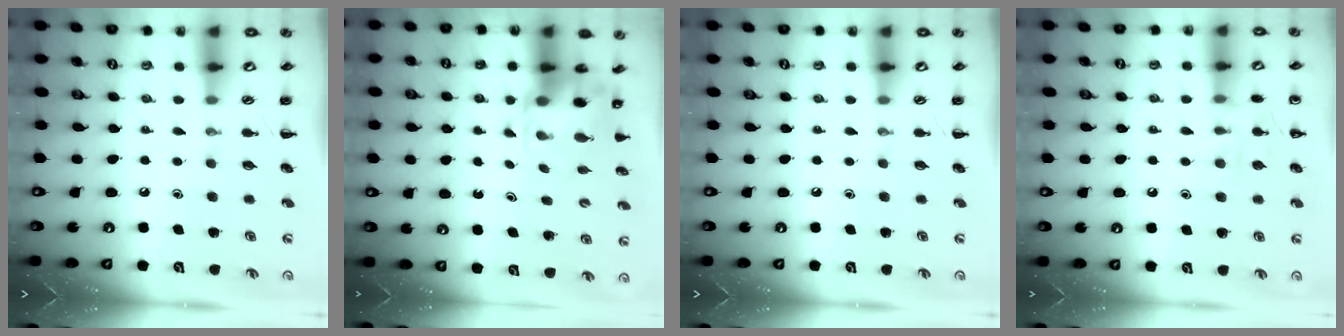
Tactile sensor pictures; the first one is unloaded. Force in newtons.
{"total": 4.3, "press": 4.2, "slide": 0.9}
{"total": 0.0}
{"total": 8.7, "press": 8.6, "slide": 1.4}